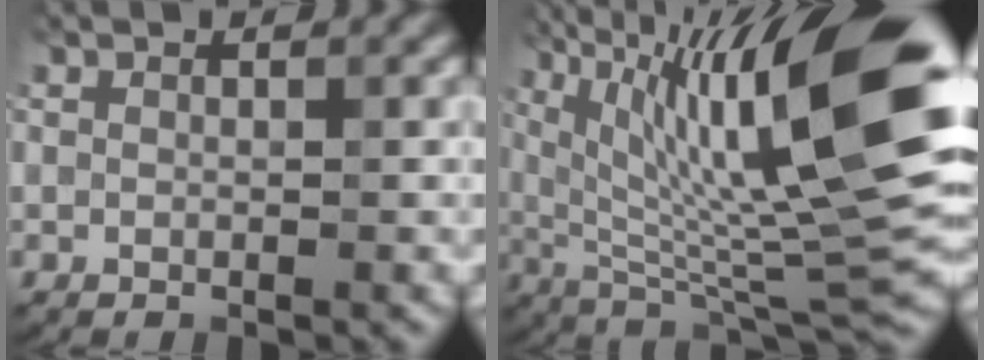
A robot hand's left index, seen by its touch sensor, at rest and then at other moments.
{"total": 16.3, "force": [5.0, 3.5, 15.2], "torque": [-0.246, 0.012, 0.086]}